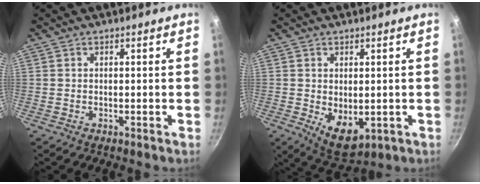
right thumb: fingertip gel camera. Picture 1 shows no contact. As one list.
[{"total": 7.0, "force": [-0.6, 4.2, 5.6], "torque": [-0.070, -0.020, 0.007]}]